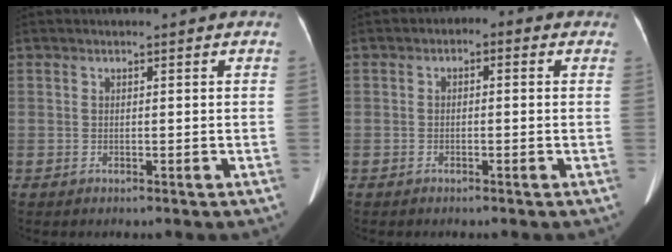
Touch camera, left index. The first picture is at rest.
{"total": 2.4, "force": [-0.3, 1.7, 1.7], "torque": [-0.019, 0.019, -0.014]}